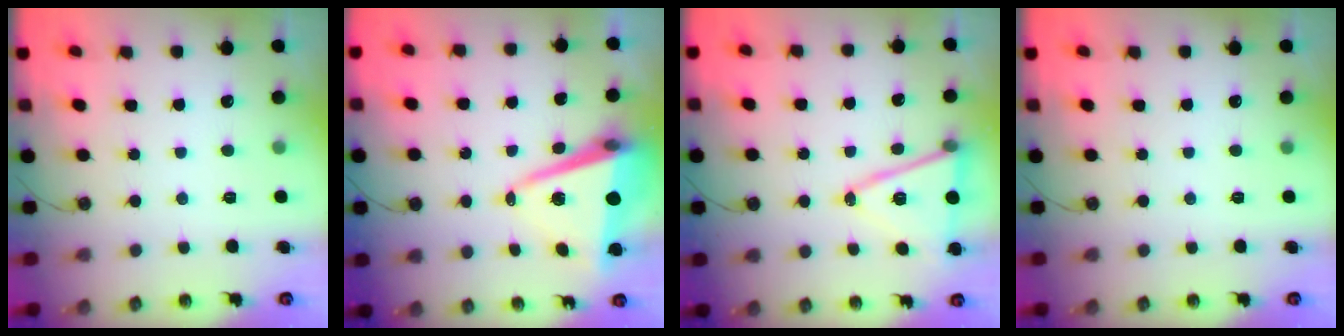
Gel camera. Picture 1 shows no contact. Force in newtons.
{"total": 11.0, "press": 10.5, "slide": 3.2}
{"total": 13.4, "press": 13.0, "slide": 3.5}
{"total": 0.0}